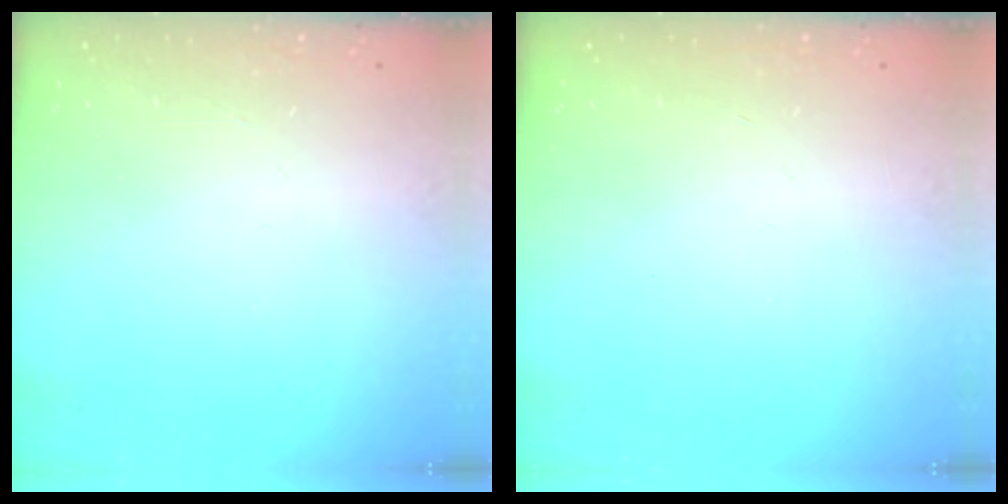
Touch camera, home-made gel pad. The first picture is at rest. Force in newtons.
{"total": 0.0}